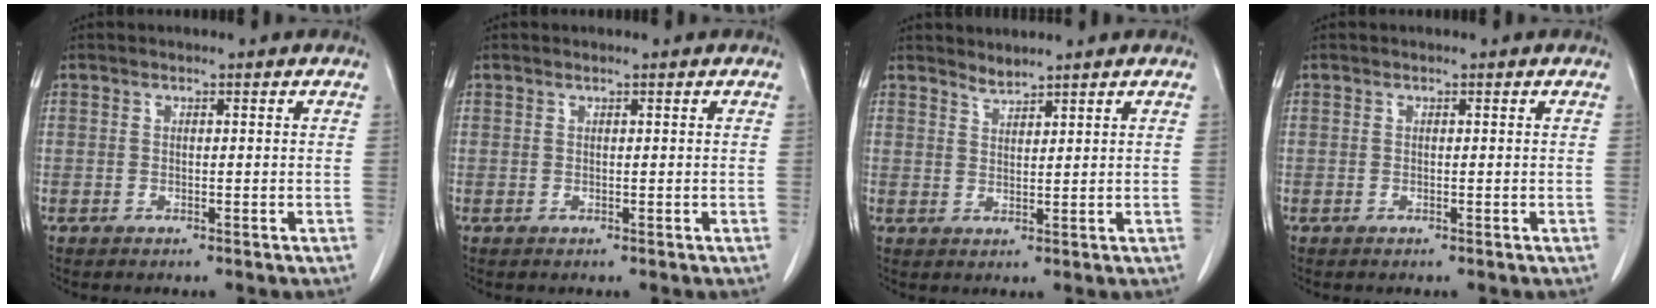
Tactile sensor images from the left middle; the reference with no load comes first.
{"total": 0.0}
{"total": 2.7, "force": [2.7, -0.3, 0.0], "torque": [-0.003, -0.006, 0.056]}
{"total": 0.0}